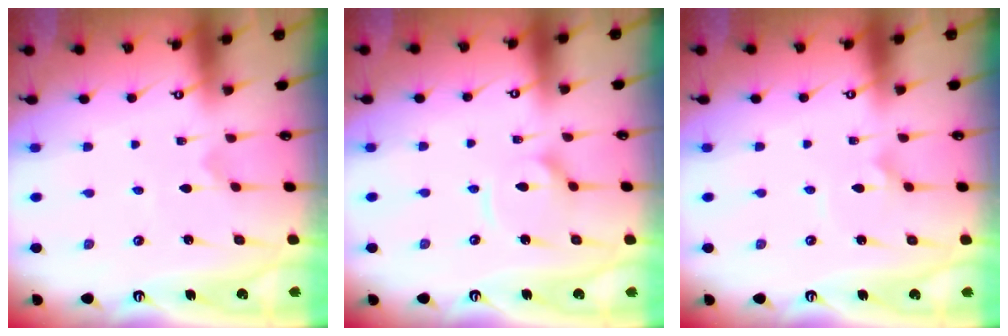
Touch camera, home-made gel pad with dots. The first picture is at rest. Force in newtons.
{"total": 7.0, "press": 7.0, "slide": 0.5}
{"total": 2.4, "press": 2.4, "slide": 0.1}